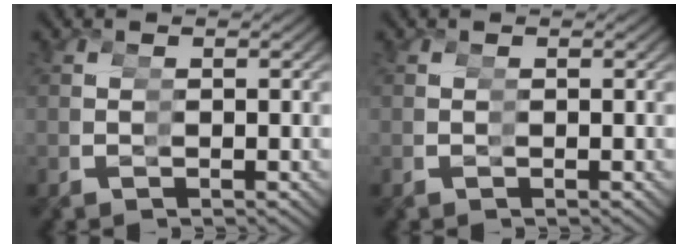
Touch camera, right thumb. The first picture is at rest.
{"total": 0.0}